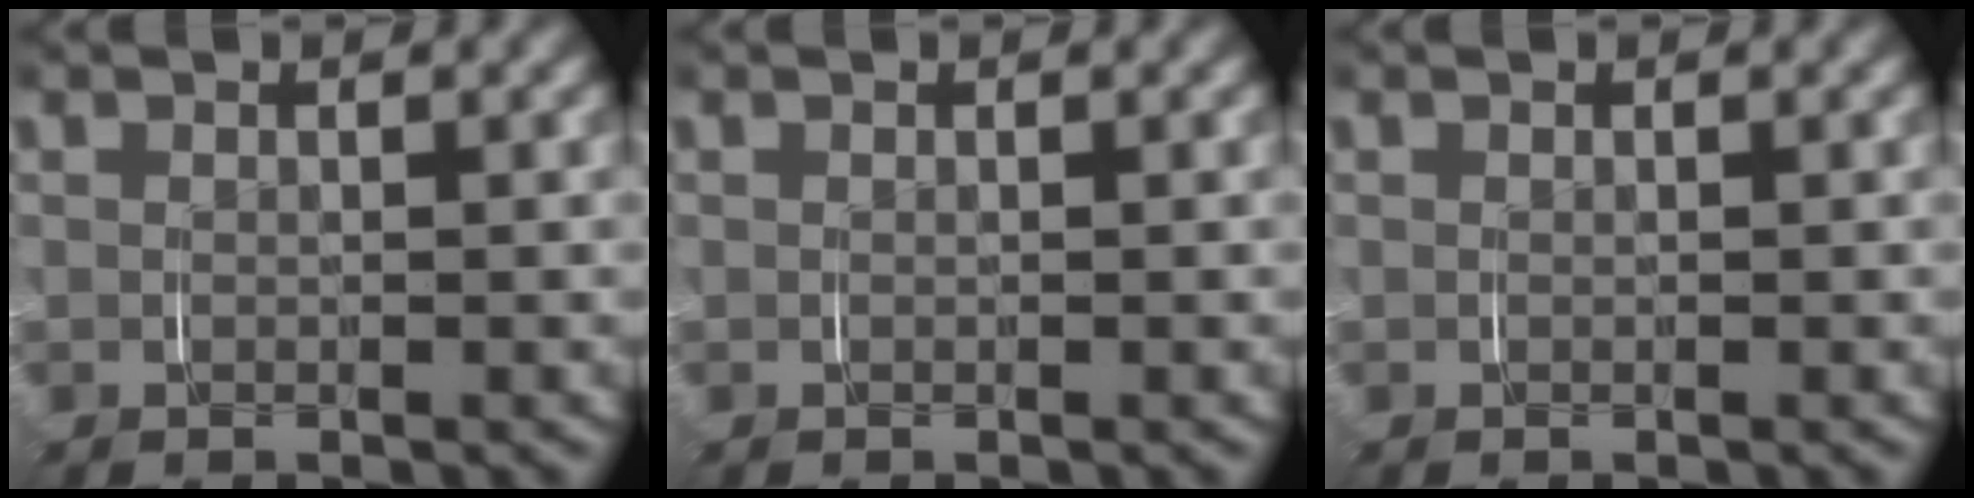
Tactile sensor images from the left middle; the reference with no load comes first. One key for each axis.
{"total": 0.0}
{"total": 0.0}